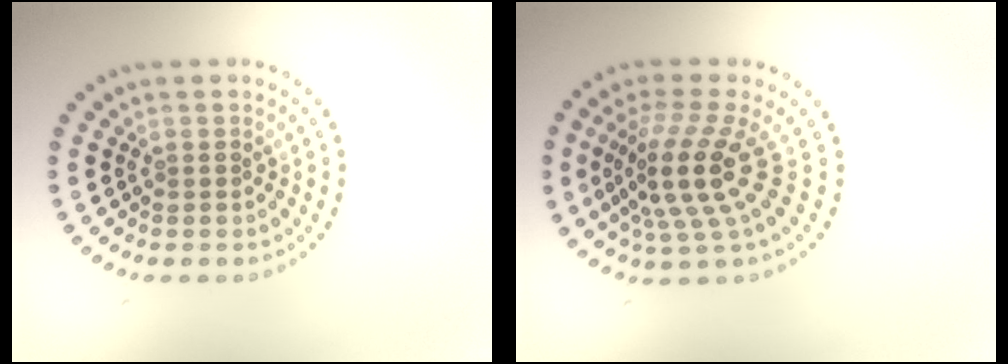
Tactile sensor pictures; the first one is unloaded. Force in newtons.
{"total": 5.1, "press": 3.6, "slide": 3.6}